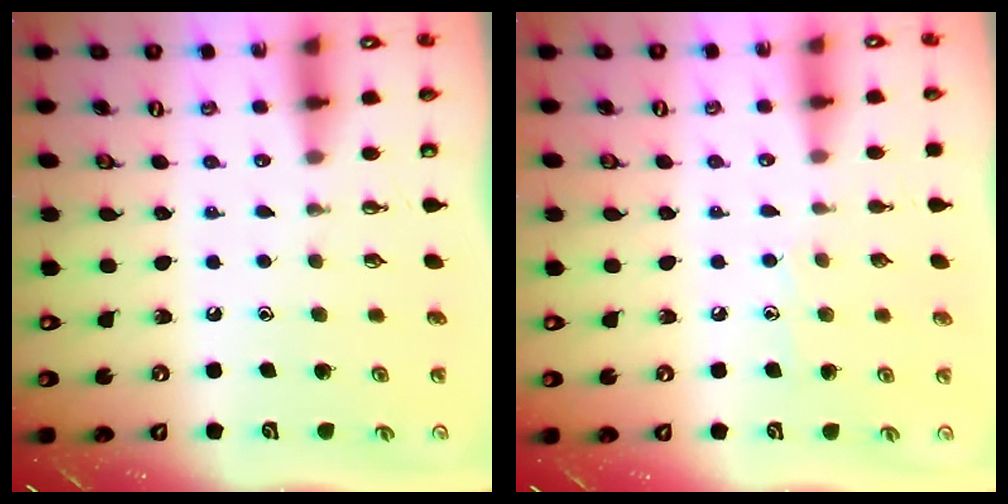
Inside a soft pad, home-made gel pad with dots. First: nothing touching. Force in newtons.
{"total": 5.6, "press": 5.6, "slide": 0.6}